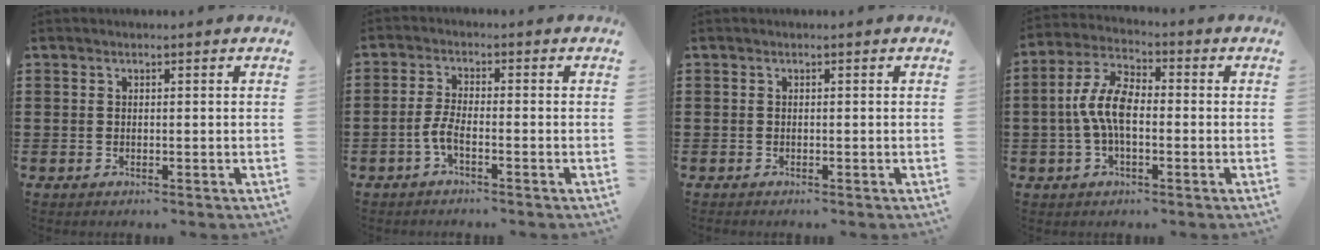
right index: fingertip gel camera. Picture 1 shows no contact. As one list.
[{"total": 3.3, "force": [-1.5, 0.8, 2.8], "torque": [-0.077, -0.007, -0.037]}, {"total": 0.0}, {"total": 7.3, "force": [-1.0, 3.5, 6.3], "torque": [-0.147, 0.002, -0.025]}]